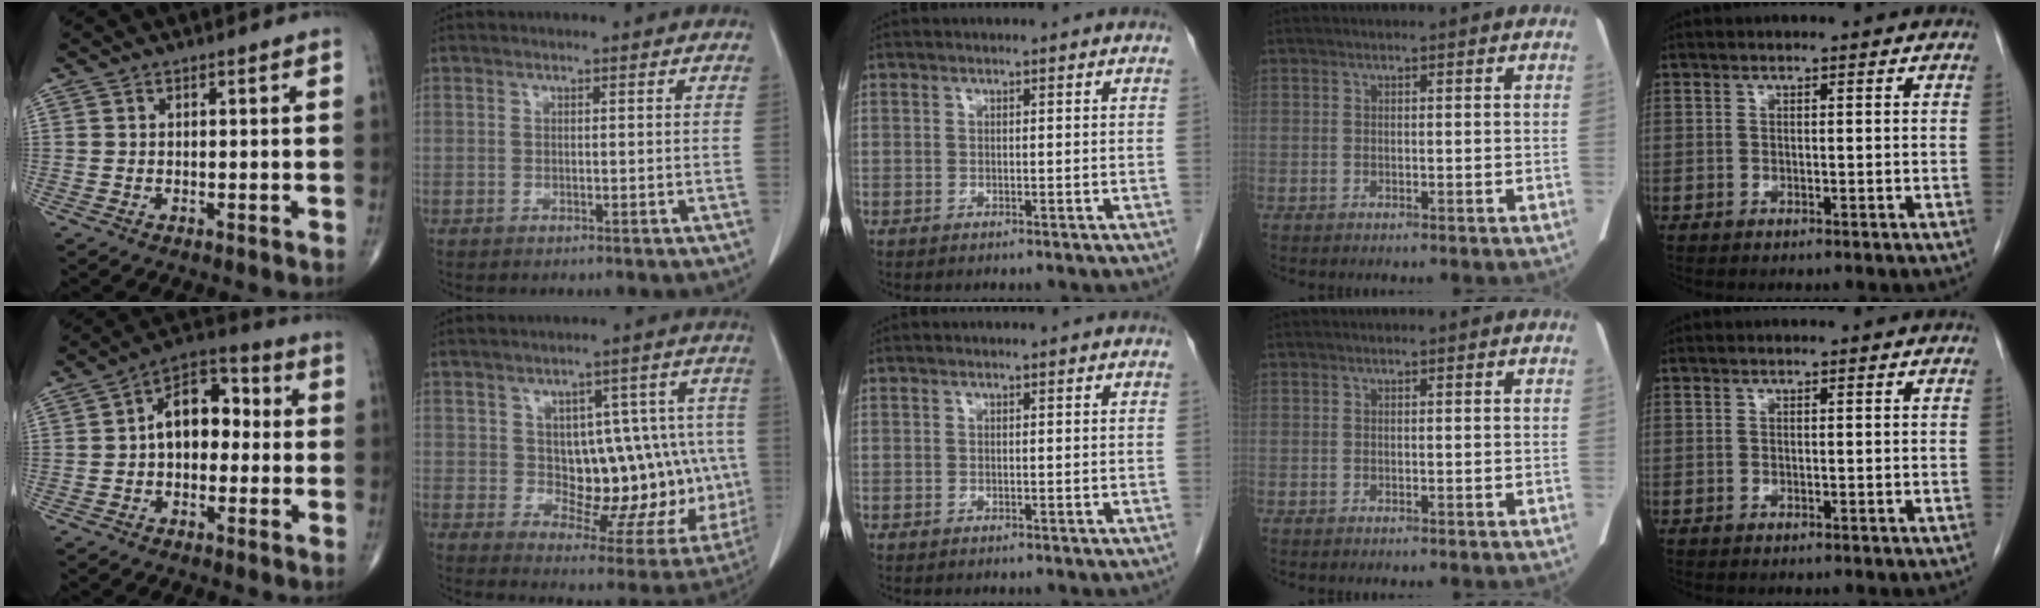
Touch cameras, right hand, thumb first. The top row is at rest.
{"thumb": {"total": 10.9, "force": [0.3, 7.1, 8.3], "torque": [-0.103, 0.037, -0.009]}, "index": {"total": 15.4, "force": [0.2, 8.1, 13.1], "torque": [-0.152, 0.025, 0.027]}}